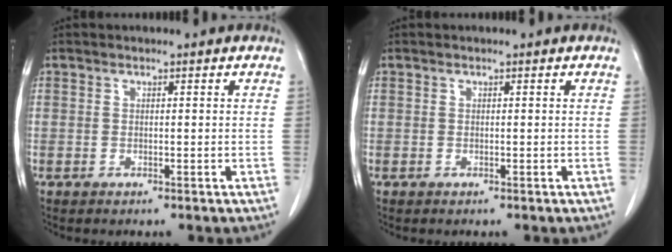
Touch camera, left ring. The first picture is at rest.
{"total": 0.0}